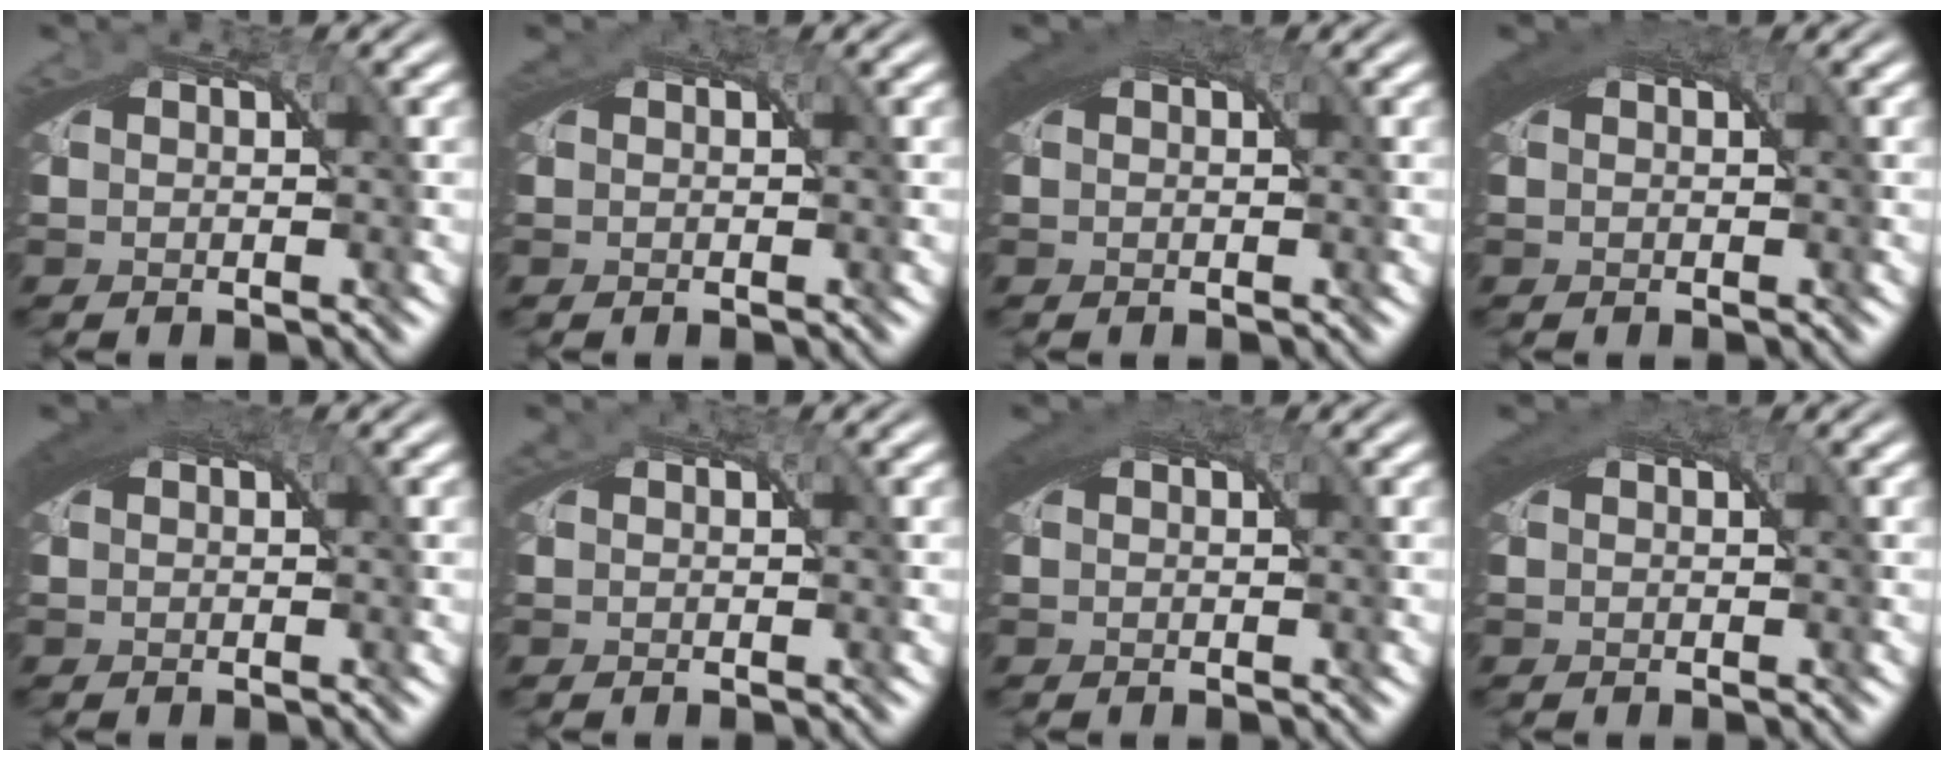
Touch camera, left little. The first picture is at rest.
{"total": 0.8, "force": [0.3, 0.5, 0.5], "torque": [-0.008, 0.000, 0.005]}
{"total": 2.6, "force": [0.9, 1.3, 2.0], "torque": [-0.042, -0.003, 0.016]}
{"total": 2.7, "force": [0.9, 1.4, 2.2], "torque": [-0.043, -0.002, 0.016]}
{"total": 2.5, "force": [0.9, 1.2, 2.0], "torque": [-0.039, -0.001, 0.016]}
{"total": 0.0}
{"total": 2.3, "force": [0.8, 1.2, 1.7], "torque": [-0.036, -0.002, 0.014]}
{"total": 2.1, "force": [0.8, 1.1, 1.6], "torque": [-0.034, -0.003, 0.014]}